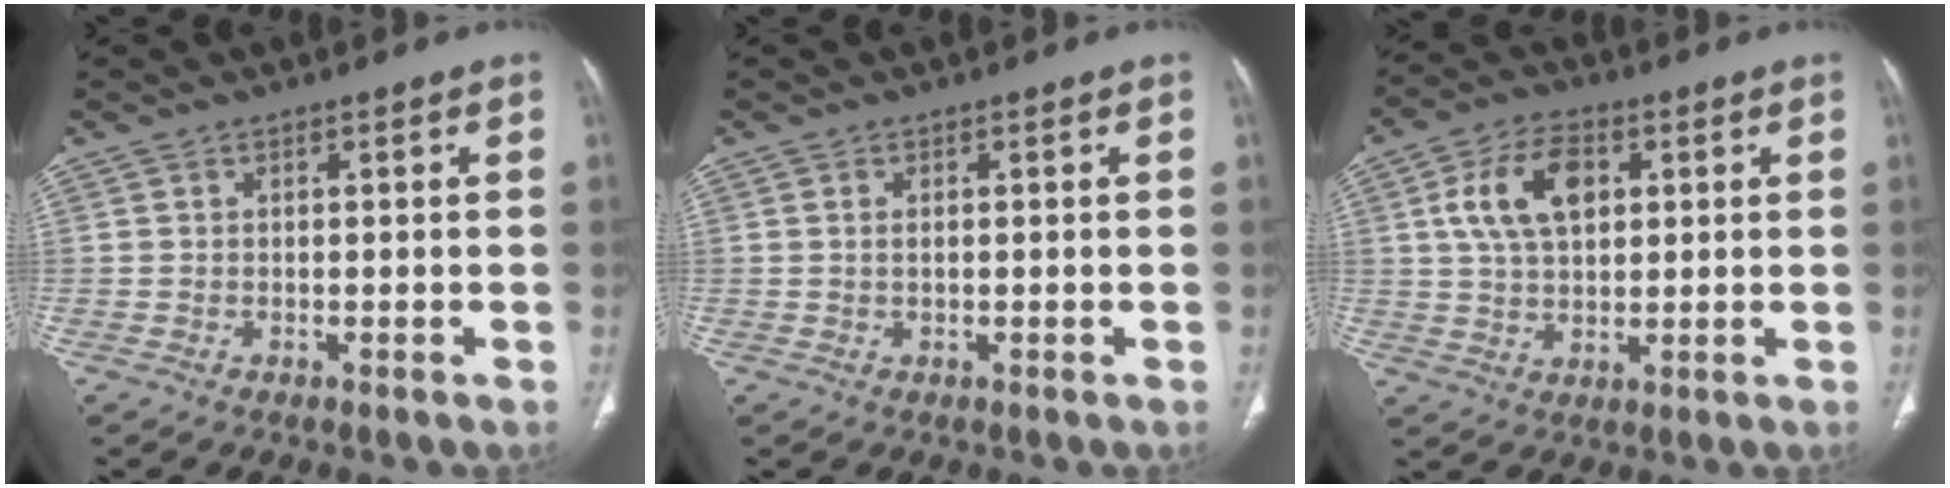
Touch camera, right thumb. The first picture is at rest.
{"total": 0.8, "force": [0.2, 0.3, 0.7], "torque": [-0.018, 0.002, 0.006]}
{"total": 11.1, "force": [3.0, 6.9, 8.1], "torque": [-0.135, 0.004, 0.054]}